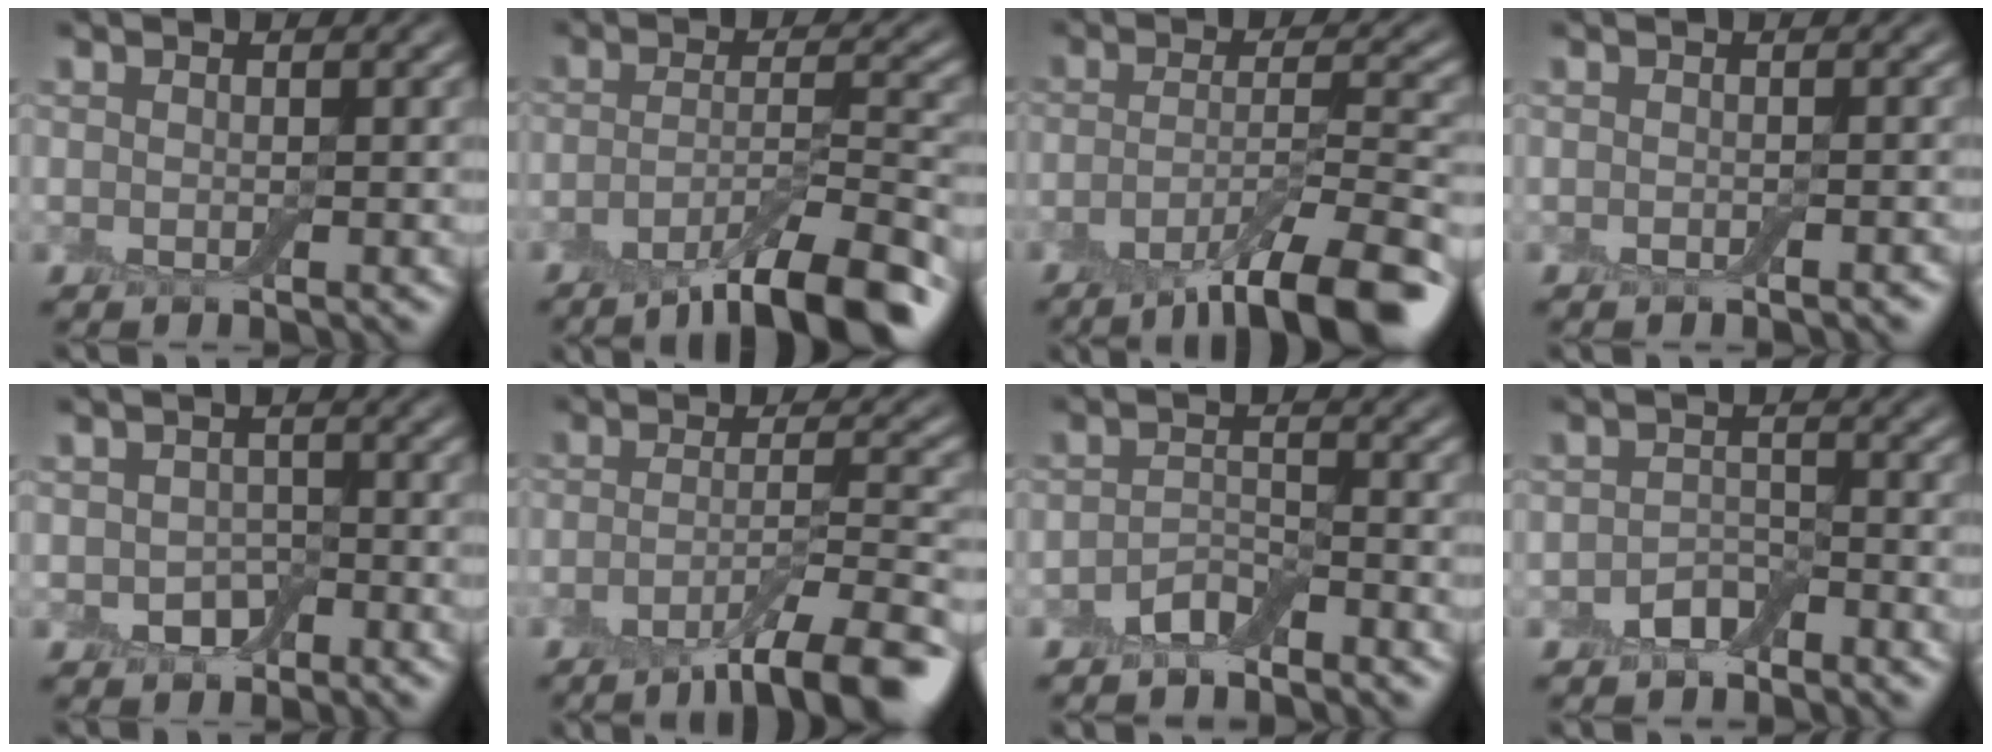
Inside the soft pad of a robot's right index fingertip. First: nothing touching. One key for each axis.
{"total": 8.7, "fx": -5.5, "fy": 2.1, "fz": 6.3, "tx": -0.090, "ty": 0.001, "tz": -0.095}
{"total": 9.7, "fx": -5.9, "fy": 2.3, "fz": 7.3, "tx": -0.101, "ty": 0.000, "tz": -0.101}
{"total": 0.8, "fx": -0.6, "fy": 0.2, "fz": 0.6, "tx": -0.005, "ty": 0.001, "tz": -0.009}
{"total": 2.4, "fx": -0.8, "fy": 1.8, "fz": 1.4, "tx": -0.024, "ty": -0.005, "tz": -0.017}
{"total": 8.7, "fx": -5.3, "fy": 2.1, "fz": 6.6, "tx": -0.091, "ty": -0.002, "tz": -0.089}
{"total": 2.2, "fx": -1.8, "fy": 0.8, "fz": 1.0, "tx": -0.018, "ty": 0.008, "tz": -0.036}
{"total": 1.9, "fx": -1.5, "fy": 1.0, "fz": 0.8, "tx": -0.013, "ty": 0.008, "tz": -0.028}